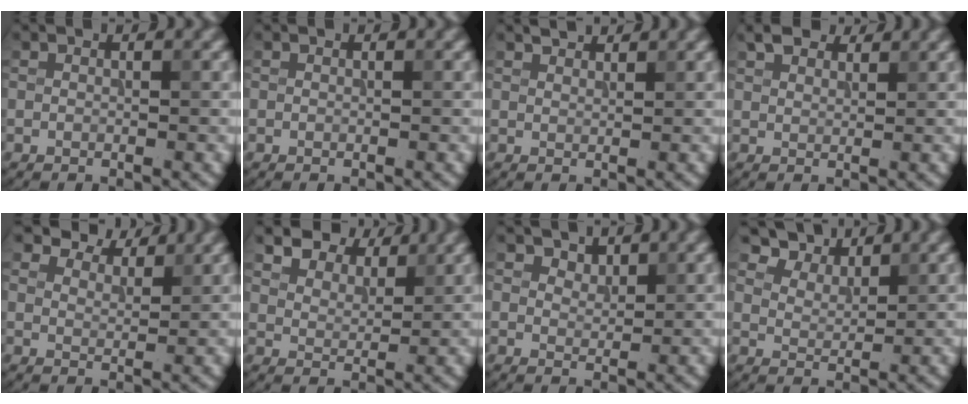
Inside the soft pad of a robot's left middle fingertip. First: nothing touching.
{"total": 0.0}
{"total": 1.5, "force": [1.5, 0.3, 0.3], "torque": [-0.010, 0.002, 0.024]}
{"total": 3.0, "force": [2.4, 1.3, 1.1], "torque": [-0.024, 0.011, 0.046]}
{"total": 5.6, "force": [5.1, 1.9, 1.7], "torque": [-0.044, -0.011, 0.092]}
{"total": 6.3, "force": [5.3, 2.5, 2.1], "torque": [-0.059, -0.009, 0.099]}
{"total": 1.7, "force": [1.4, 0.9, 0.4], "torque": [-0.014, -0.011, 0.024]}
{"total": 4.6, "force": [4.0, 2.0, 1.3], "torque": [-0.043, -0.015, 0.086]}